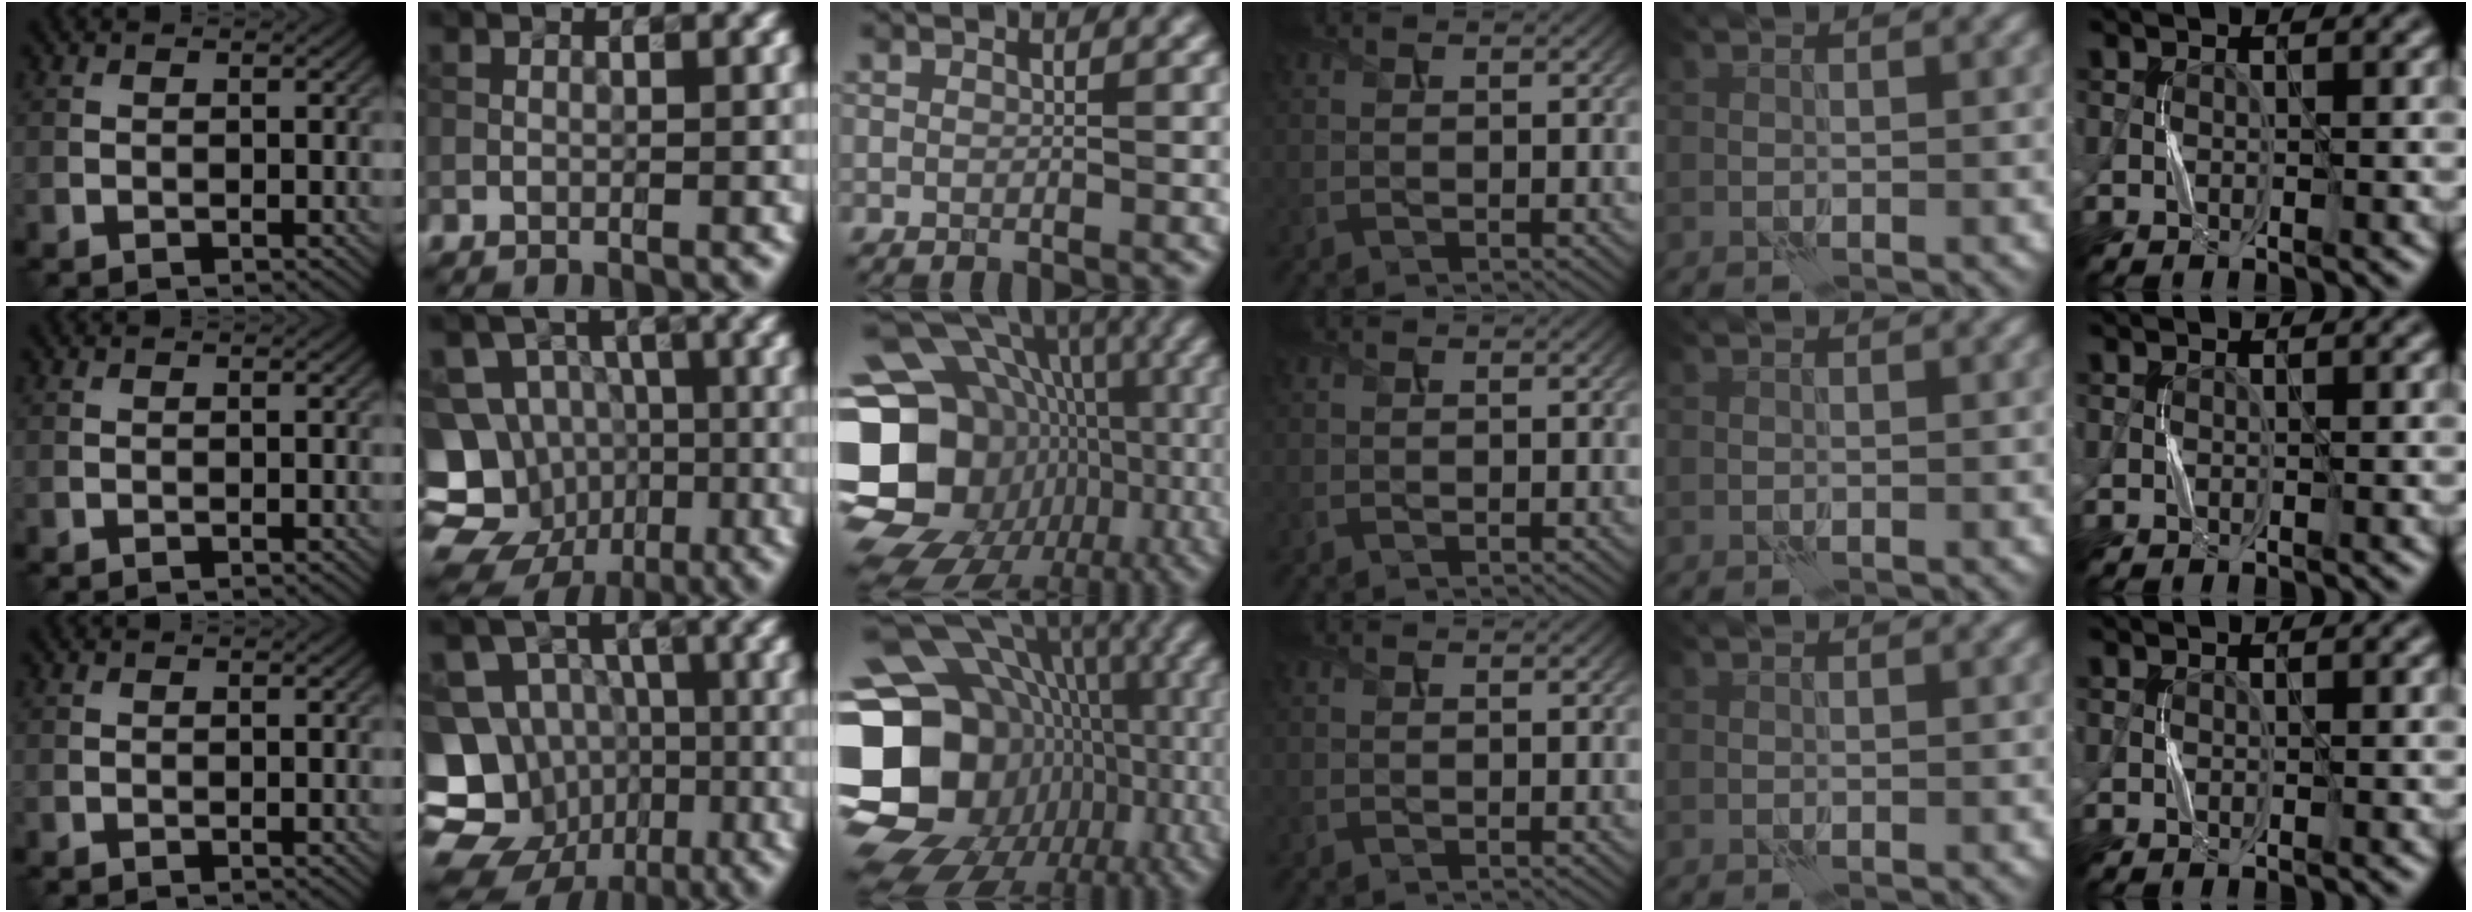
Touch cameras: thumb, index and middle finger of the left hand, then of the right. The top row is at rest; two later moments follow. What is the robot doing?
{"motion": "press", "object": "button"}